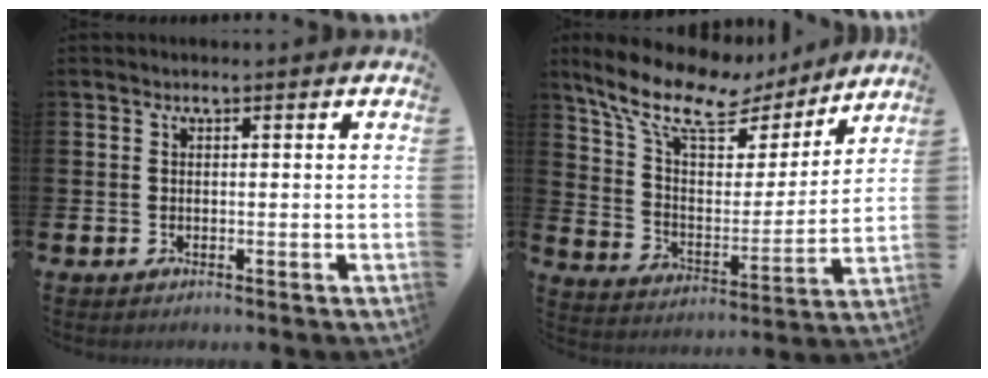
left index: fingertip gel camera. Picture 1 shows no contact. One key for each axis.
{"total": 12.5, "fx": 10.0, "fy": 4.8, "fz": 5.7, "tx": -0.147, "ty": -0.056, "tz": 0.171}